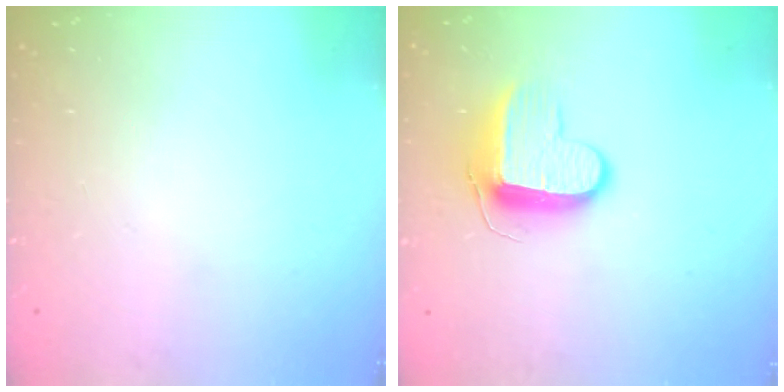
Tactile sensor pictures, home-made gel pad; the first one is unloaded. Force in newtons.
{"total": 9.6, "press": 9.6, "slide": 0.6}